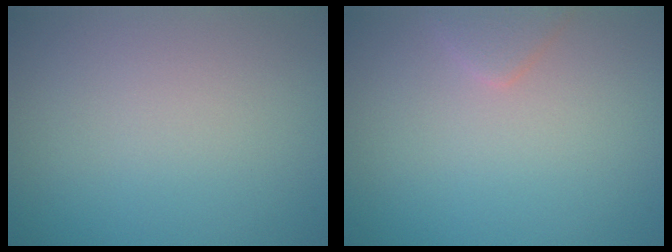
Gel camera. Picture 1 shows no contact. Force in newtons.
{"total": 1.3, "press": 1.3, "slide": 0.1}